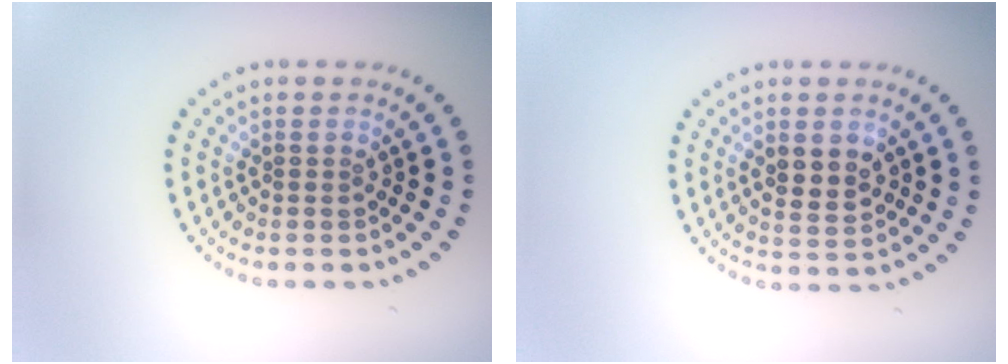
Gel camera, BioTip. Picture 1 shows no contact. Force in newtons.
{"total": 3.0, "press": 3.0, "slide": 0.1}